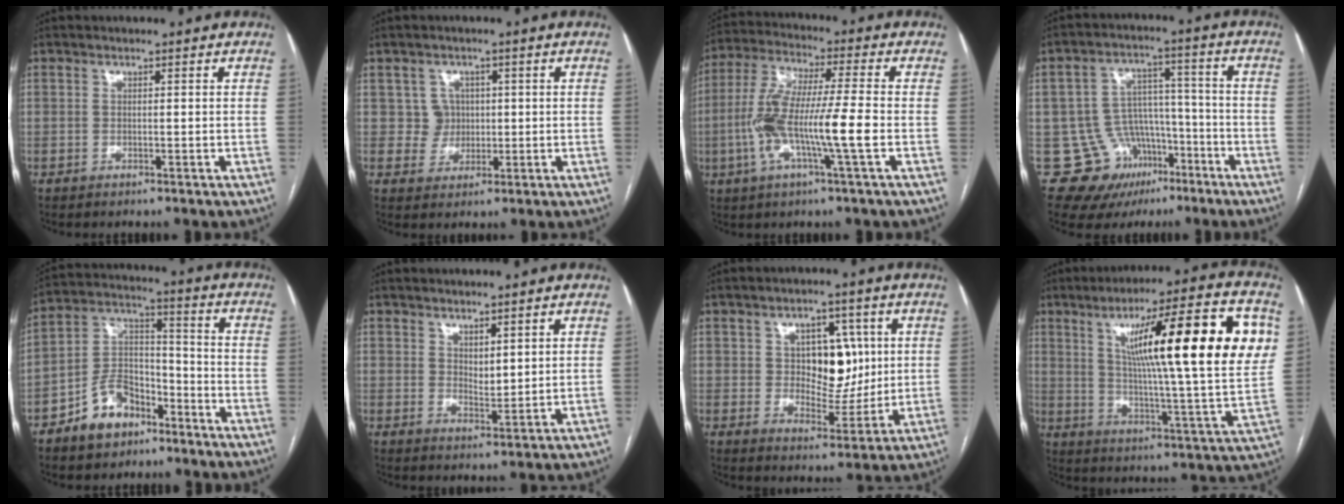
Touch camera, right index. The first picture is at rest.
{"total": 3.7, "force": [0.7, 3.7, 0.2], "torque": [0.005, 0.010, 0.013]}
{"total": 13.0, "force": [-2.9, 0.5, 12.6], "torque": [-0.258, 0.006, -0.060]}
{"total": 11.6, "force": [-6.0, 9.6, 2.4], "torque": [-0.033, 0.067, -0.077]}
{"total": 10.4, "force": [-6.5, 6.2, 5.2], "torque": [-0.105, 0.022, -0.114]}
{"total": 3.1, "force": [1.9, 1.1, 2.2], "torque": [-0.041, -0.012, 0.040]}
{"total": 9.5, "force": [2.1, 5.7, 7.3], "torque": [-0.106, 0.010, 0.042]}
{"total": 24.3, "force": [7.3, 1.7, 23.2], "torque": [-0.333, 0.011, 0.100]}